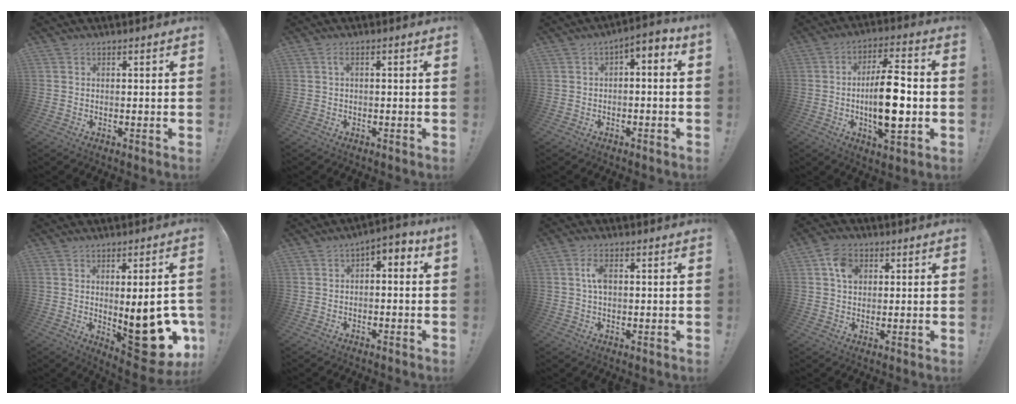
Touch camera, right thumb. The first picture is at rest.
{"total": 1.7, "force": [-0.3, 0.2, 1.6], "torque": [-0.033, 0.006, -0.007]}
{"total": 3.6, "force": [-1.7, 1.3, 2.9], "torque": [-0.050, 0.008, -0.030]}
{"total": 15.9, "force": [-2.0, 5.4, 14.8], "torque": [-0.259, 0.004, -0.041]}
{"total": 18.8, "force": [-3.6, 6.5, 17.2], "torque": [-0.204, 0.000, -0.041]}
{"total": 3.4, "force": [-1.6, 1.6, 2.5], "torque": [-0.044, 0.011, -0.030]}
{"total": 4.5, "force": [0.7, 2.4, 3.7], "torque": [-0.057, 0.002, 0.009]}
{"total": 6.7, "force": [2.2, 5.0, 3.9], "torque": [-0.058, 0.002, 0.042]}